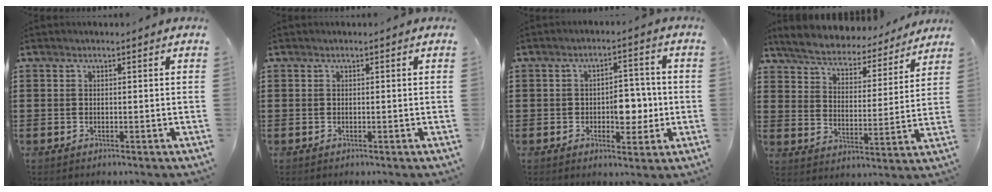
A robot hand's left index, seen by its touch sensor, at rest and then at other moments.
{"total": 0.0}
{"total": 5.9, "force": [-0.8, 3.4, 4.8], "torque": [-0.073, 0.002, -0.019]}
{"total": 5.2, "force": [5.2, 0.5, 0.8], "torque": [-0.043, -0.038, 0.085]}